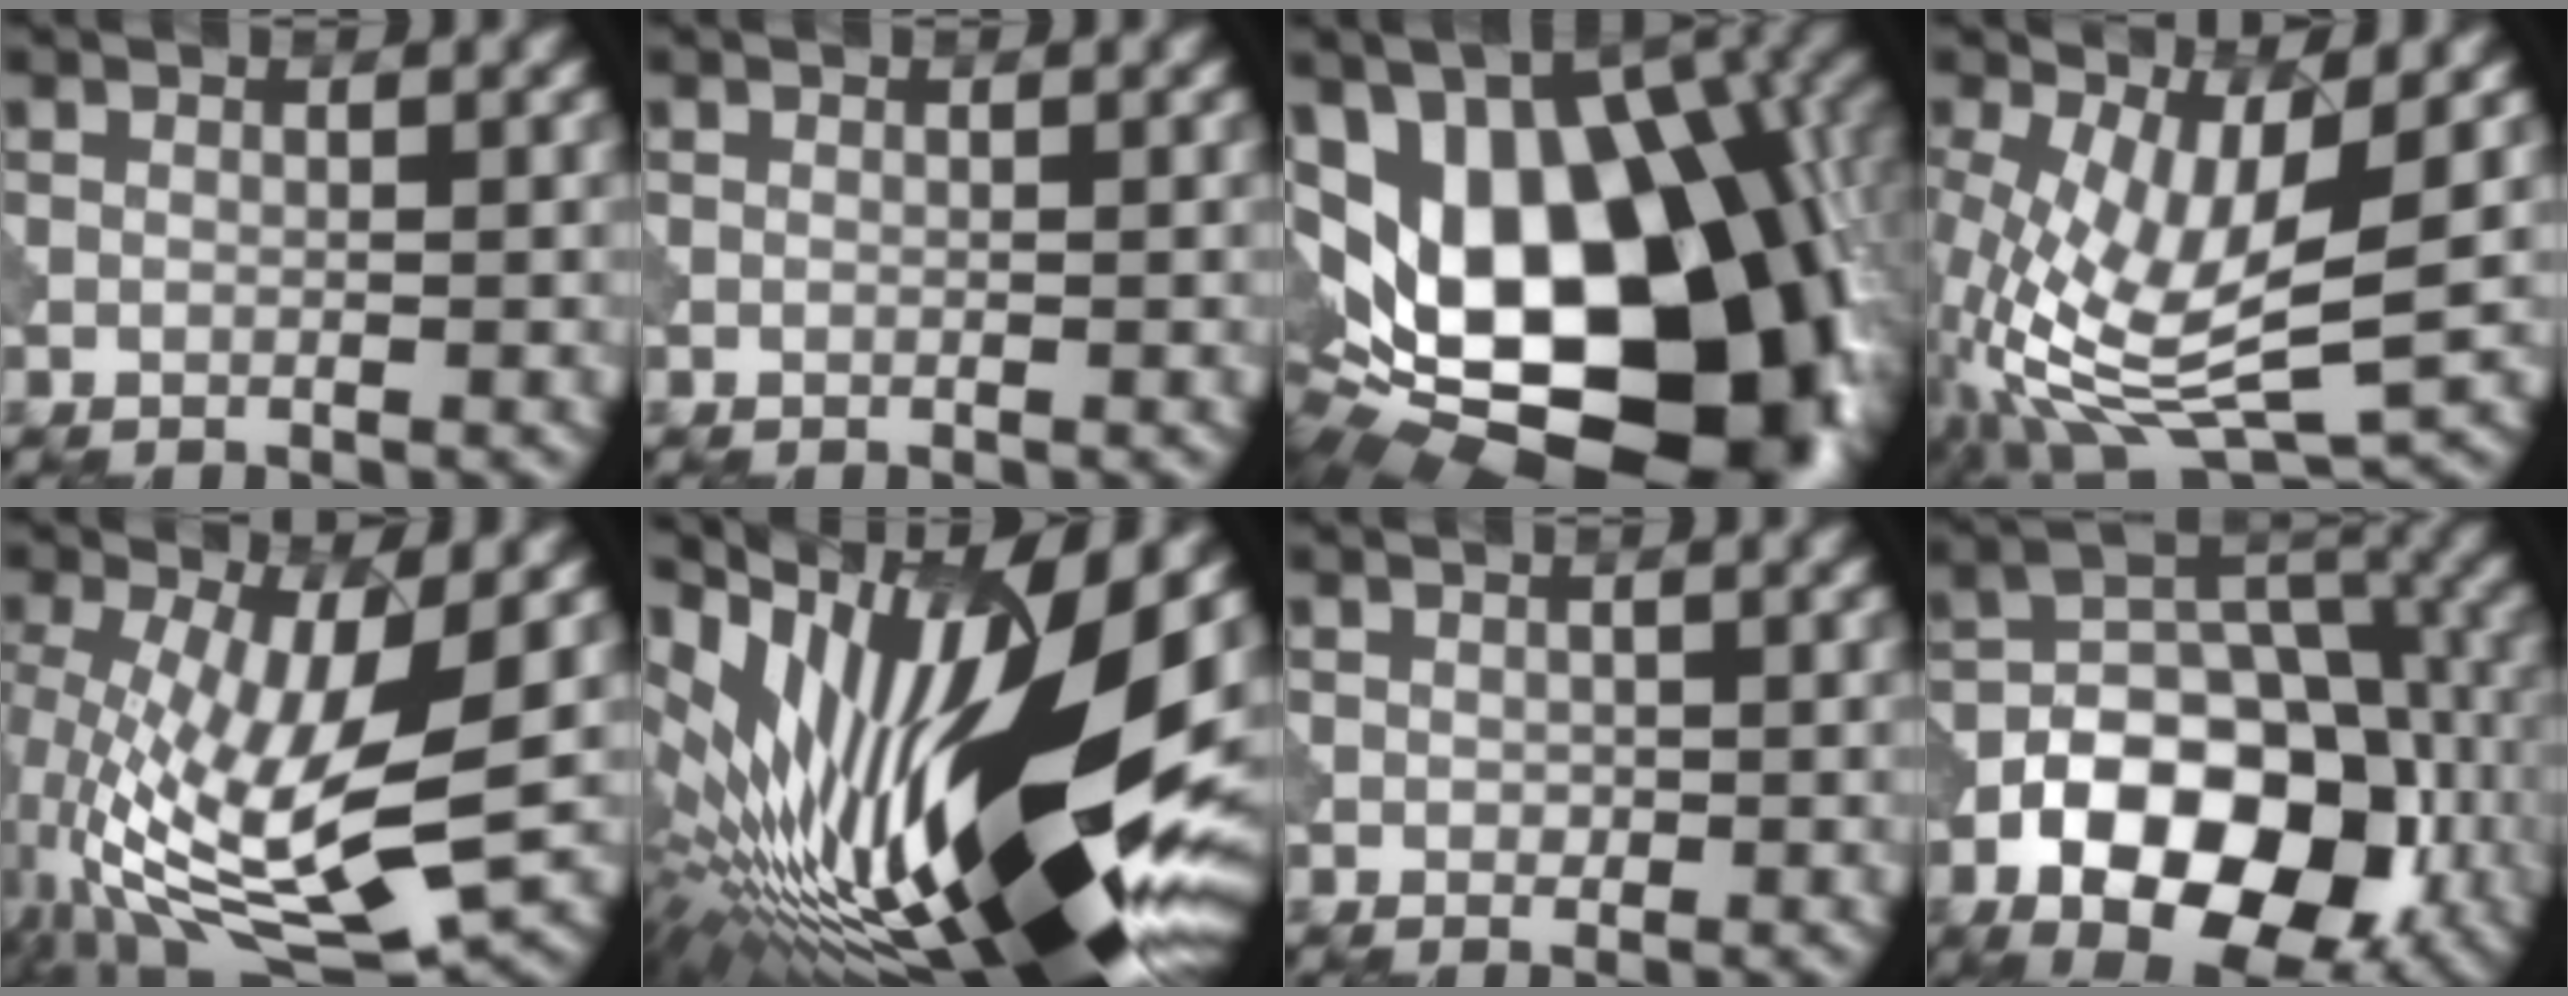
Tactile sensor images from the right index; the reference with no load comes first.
{"total": 0.0}
{"total": 20.7, "force": [-1.8, 12.8, 16.3], "torque": [-0.279, -0.024, 0.000]}
{"total": 9.6, "force": [-1.1, 4.0, 8.7], "torque": [-0.189, -0.021, -0.019]}
{"total": 12.4, "force": [-2.2, 4.2, 11.5], "torque": [-0.235, -0.030, -0.032]}
{"total": 19.6, "force": [2.6, 7.3, 18.0], "torque": [-0.312, -0.001, 0.032]}
{"total": 0.6, "force": [0.0, 0.5, 0.3], "torque": [-0.004, -0.003, -0.001]}
{"total": 13.0, "force": [-5.3, 7.9, 8.9], "torque": [-0.145, -0.007, -0.094]}